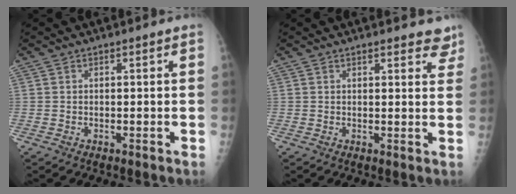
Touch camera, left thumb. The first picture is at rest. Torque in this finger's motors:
{"motor_torque": [0.02, 0.04, -0.27, -0.28, 0.03]}